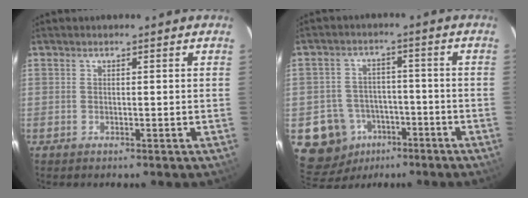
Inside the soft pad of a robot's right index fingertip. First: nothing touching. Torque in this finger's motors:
{"motor_torque": [-0.13, -0.04, -0.66, -0.21]}